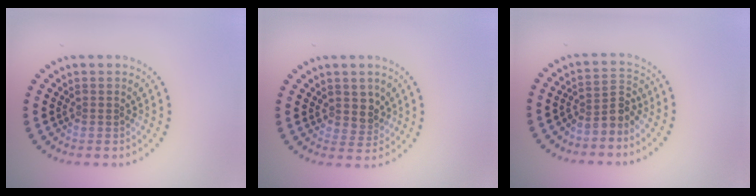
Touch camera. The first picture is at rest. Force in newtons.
{"total": 2.0, "press": 1.7, "slide": 1.1}
{"total": 2.8, "press": 2.0, "slide": 1.9}